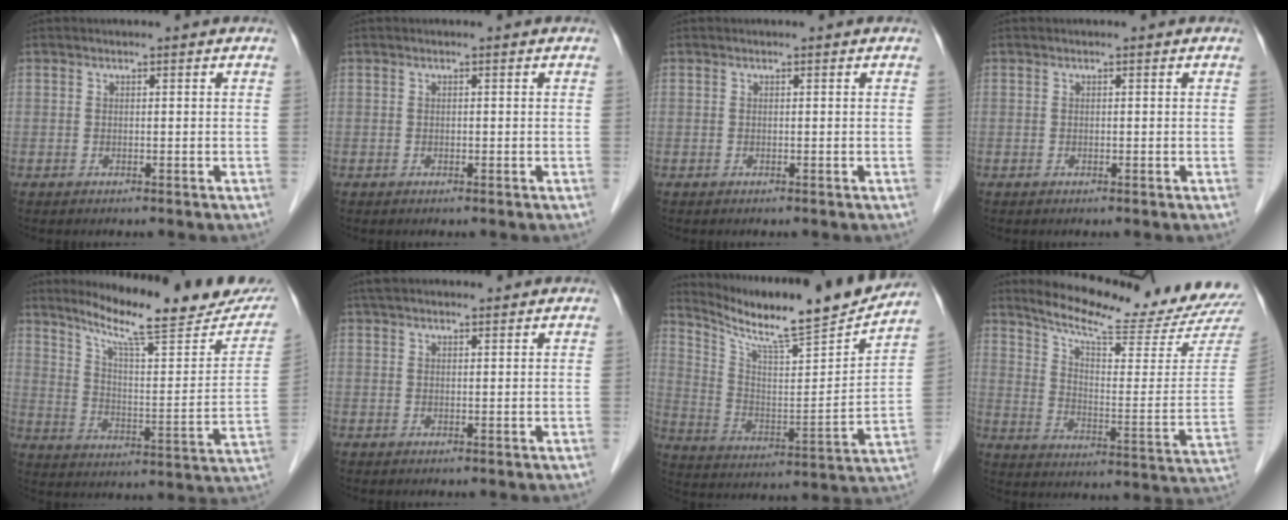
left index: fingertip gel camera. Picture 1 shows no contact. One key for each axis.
{"total": 0.0}
{"total": 0.0}
{"total": 0.0}
{"total": 21.0, "fx": 18.0, "fy": 2.0, "fz": 10.5, "tx": -0.152, "ty": -0.046, "tz": 0.250}
{"total": 6.7, "fx": 5.9, "fy": 1.3, "fz": 3.0, "tx": -0.047, "ty": 0.036, "tz": 0.091}
{"total": 19.7, "fx": 17.9, "fy": 0.1, "fz": 8.1, "tx": -0.150, "ty": -0.045, "tz": 0.279}
{"total": 19.3, "fx": 18.4, "fy": -0.6, "fz": 5.9, "tx": -0.110, "ty": -0.102, "tz": 0.248}